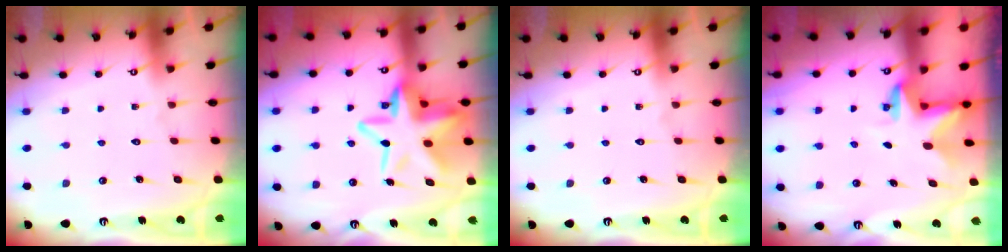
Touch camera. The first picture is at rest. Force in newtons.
{"total": 17.3, "press": 17.1, "slide": 3.1}
{"total": 0.0}
{"total": 2.9, "press": 2.9, "slide": 0.1}